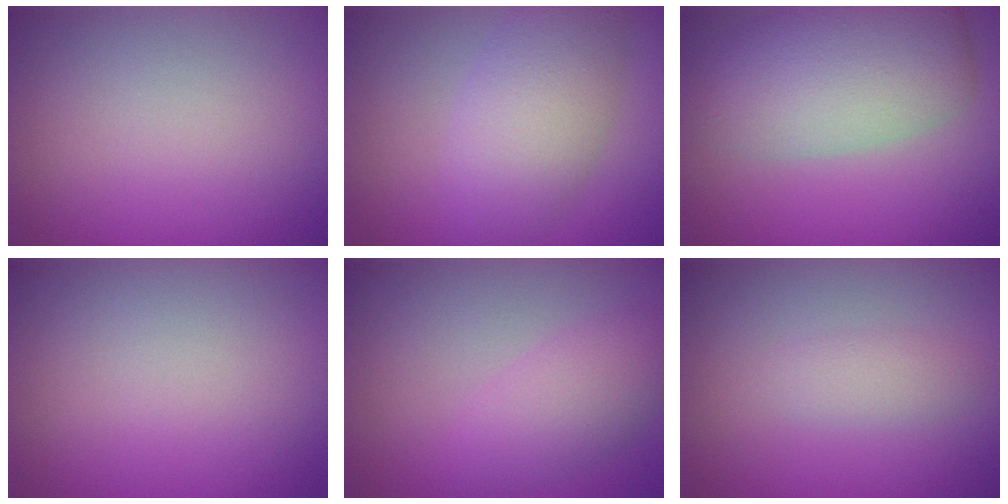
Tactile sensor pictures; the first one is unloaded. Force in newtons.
{"total": 6.0, "press": 6.0, "slide": 0.1}
{"total": 8.0, "press": 8.0, "slide": 0.4}
{"total": 0.0}
{"total": 3.4, "press": 3.4, "slide": 0.0}
{"total": 1.6, "press": 1.6, "slide": 0.1}